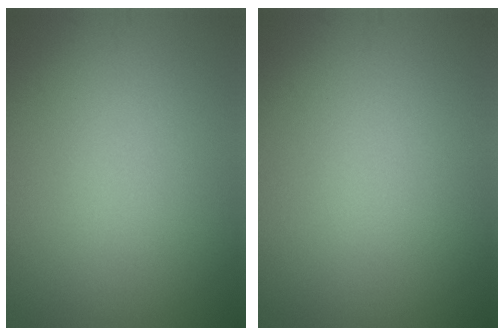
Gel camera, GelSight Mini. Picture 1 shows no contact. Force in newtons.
{"total": 0.0}